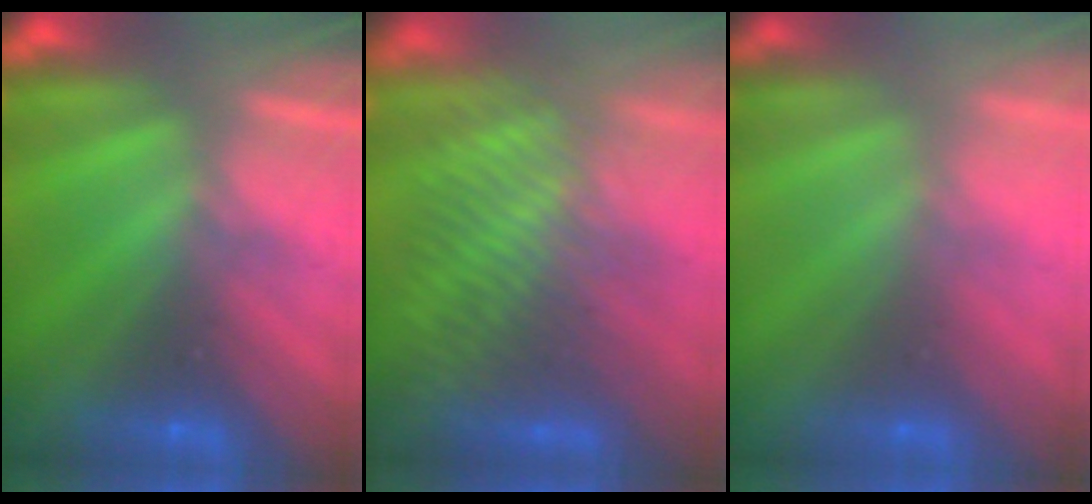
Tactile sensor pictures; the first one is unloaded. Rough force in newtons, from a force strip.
{"total": 3.3}
{"total": 2.7}